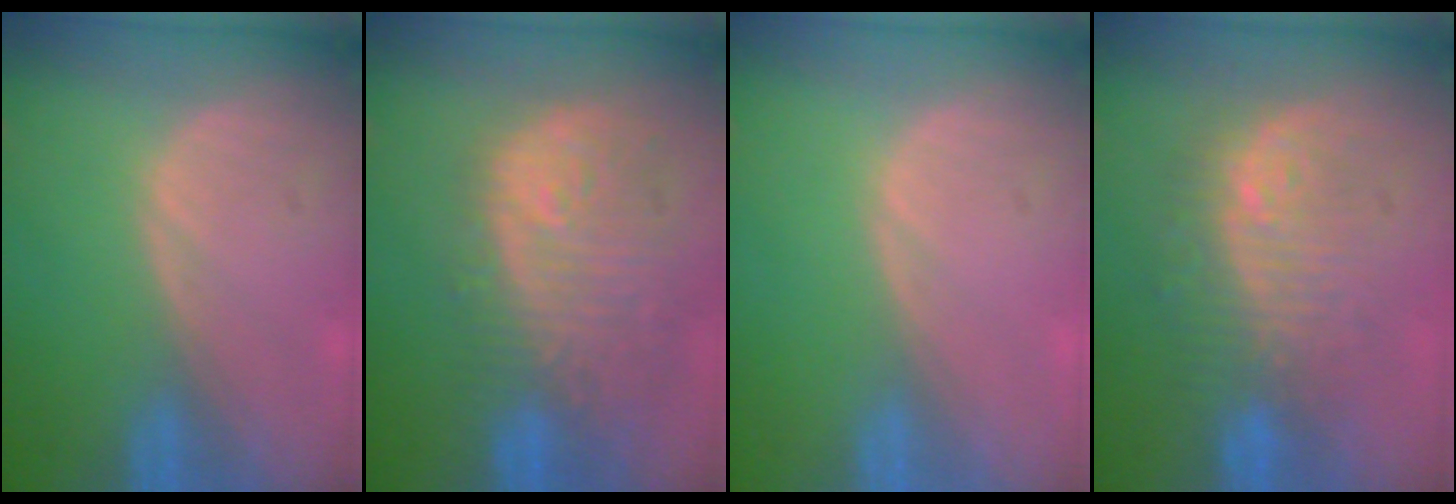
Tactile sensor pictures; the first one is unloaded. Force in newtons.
{"total": 12.0, "press": 10.7, "slide": 5.3}
{"total": 0.0}
{"total": 9.2, "press": 9.0, "slide": 1.8}